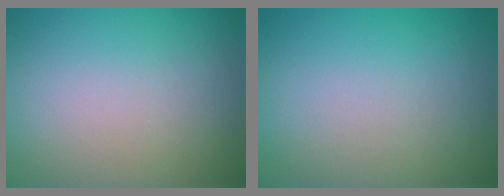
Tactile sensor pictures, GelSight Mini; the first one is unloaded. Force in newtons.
{"total": 0.0}